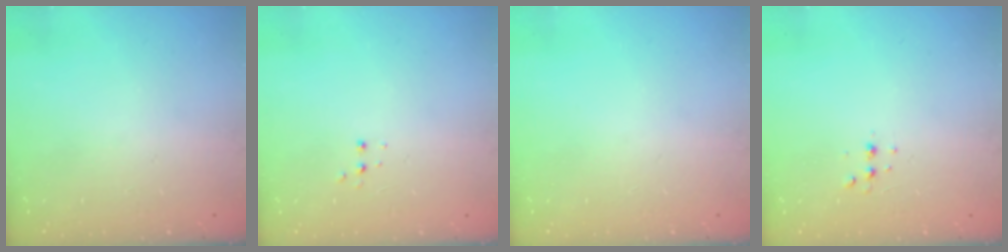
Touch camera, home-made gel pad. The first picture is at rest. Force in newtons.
{"total": 2.7, "press": 2.7, "slide": 0.5}
{"total": 0.0}
{"total": 3.1, "press": 3.0, "slide": 0.6}